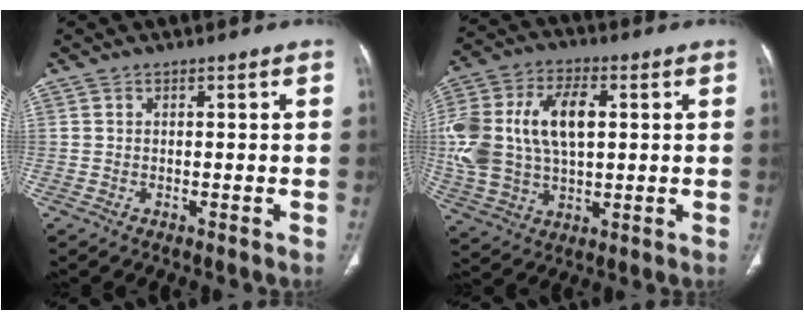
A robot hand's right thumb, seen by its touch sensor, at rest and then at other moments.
{"total": 21.1, "force": [2.9, 12.8, 16.5], "torque": [-0.359, 0.011, 0.056]}